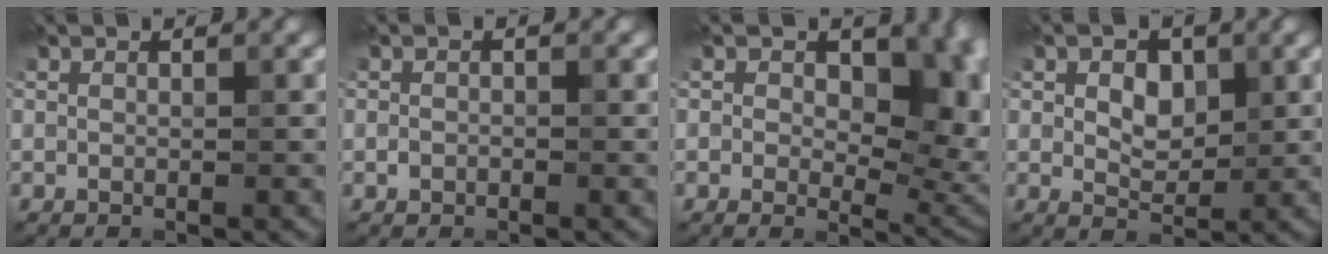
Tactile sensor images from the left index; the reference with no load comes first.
{"total": 0.6, "force": [-0.3, 0.5, 0.3], "torque": [-0.006, 0.003, -0.008]}
{"total": 11.7, "force": [1.9, 7.4, 8.8], "torque": [-0.087, 0.011, 0.034]}
{"total": 3.2, "force": [0.8, 2.1, 2.3], "torque": [-0.042, 0.003, 0.011]}